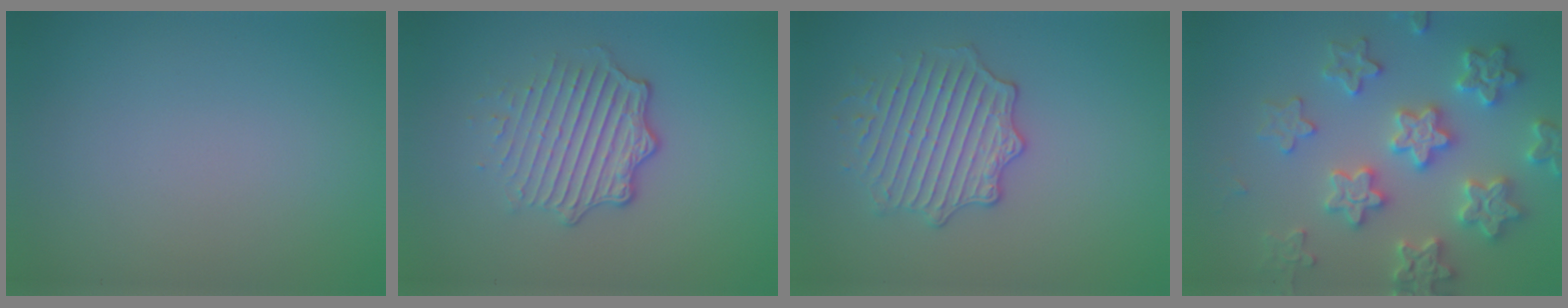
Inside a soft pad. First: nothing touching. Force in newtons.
{"total": 4.8, "press": 3.4, "slide": 3.4}
{"total": 3.8, "press": 3.6, "slide": 1.2}
{"total": 6.2, "press": 6.1, "slide": 1.3}